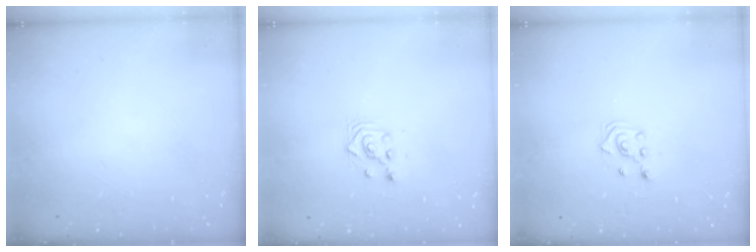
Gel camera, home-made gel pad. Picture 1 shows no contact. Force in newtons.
{"total": 3.0, "press": 3.0, "slide": 0.1}
{"total": 2.5, "press": 2.3, "slide": 1.0}